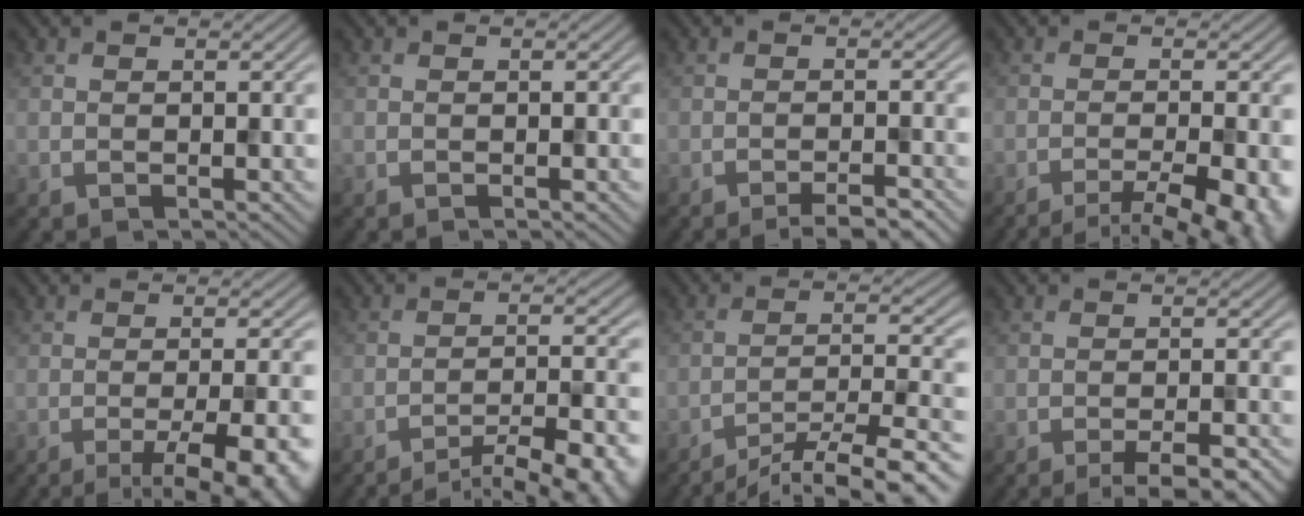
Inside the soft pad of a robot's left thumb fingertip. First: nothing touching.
{"total": 0.0}
{"total": 3.9, "force": [-2.9, 0.5, 2.5], "torque": [-0.036, 0.010, -0.049]}
{"total": 8.3, "force": [-5.2, 1.8, 6.3], "torque": [-0.092, -0.010, -0.067]}
{"total": 12.1, "force": [-6.7, 3.3, 9.5], "torque": [-0.110, 0.000, -0.076]}
{"total": 13.4, "force": [-10.6, 3.1, 7.7], "torque": [-0.104, -0.001, -0.130]}
{"total": 13.9, "force": [-11.3, 2.6, 7.7], "torque": [-0.121, -0.008, -0.157]}
{"total": 6.0, "force": [-4.0, 1.1, 4.2], "torque": [-0.061, 0.007, -0.059]}